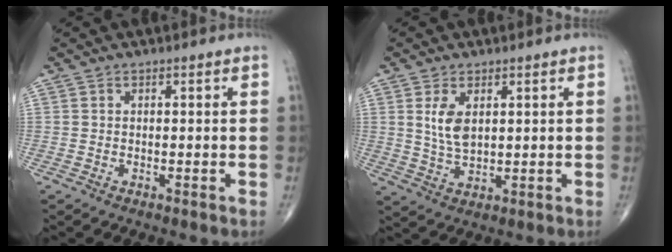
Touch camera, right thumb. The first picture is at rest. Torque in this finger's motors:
{"motor_torque": [-0.63, 0.84, 0.68, 0.27, 0.03]}